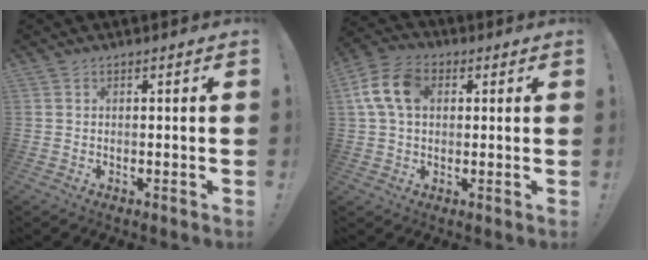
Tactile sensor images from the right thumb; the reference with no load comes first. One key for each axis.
{"total": 11.4, "fx": 2.7, "fy": 7.7, "fz": 8.0, "tx": -0.149, "ty": 0.013, "tz": 0.055}